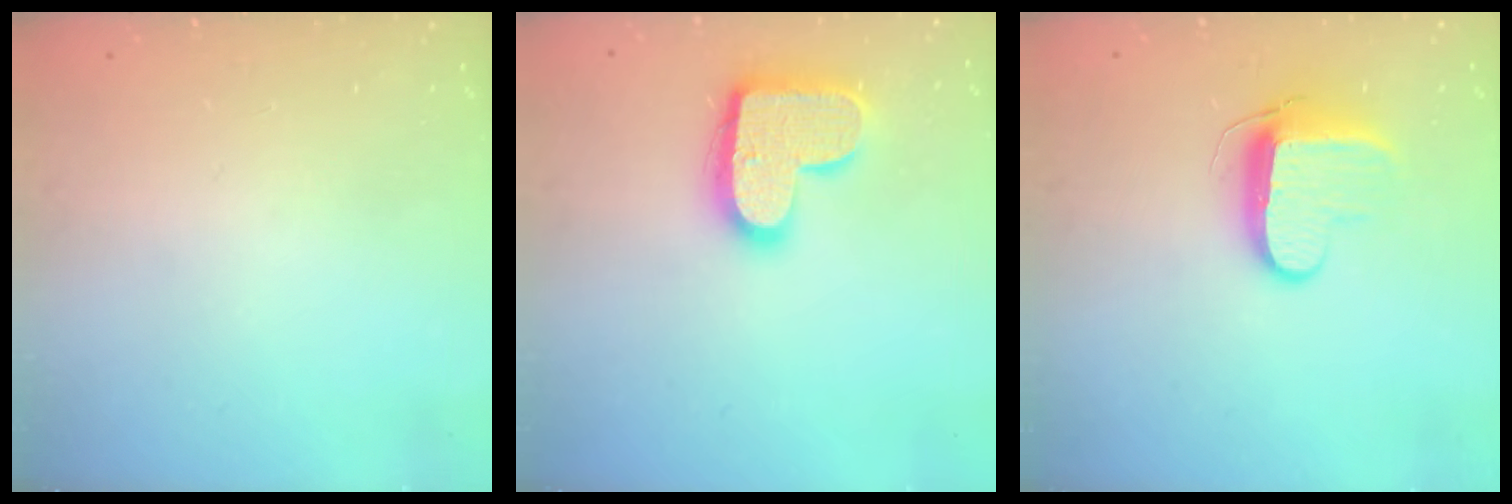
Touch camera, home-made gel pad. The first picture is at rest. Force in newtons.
{"total": 16.6, "press": 16.5, "slide": 0.9}
{"total": 9.9, "press": 9.8, "slide": 0.5}